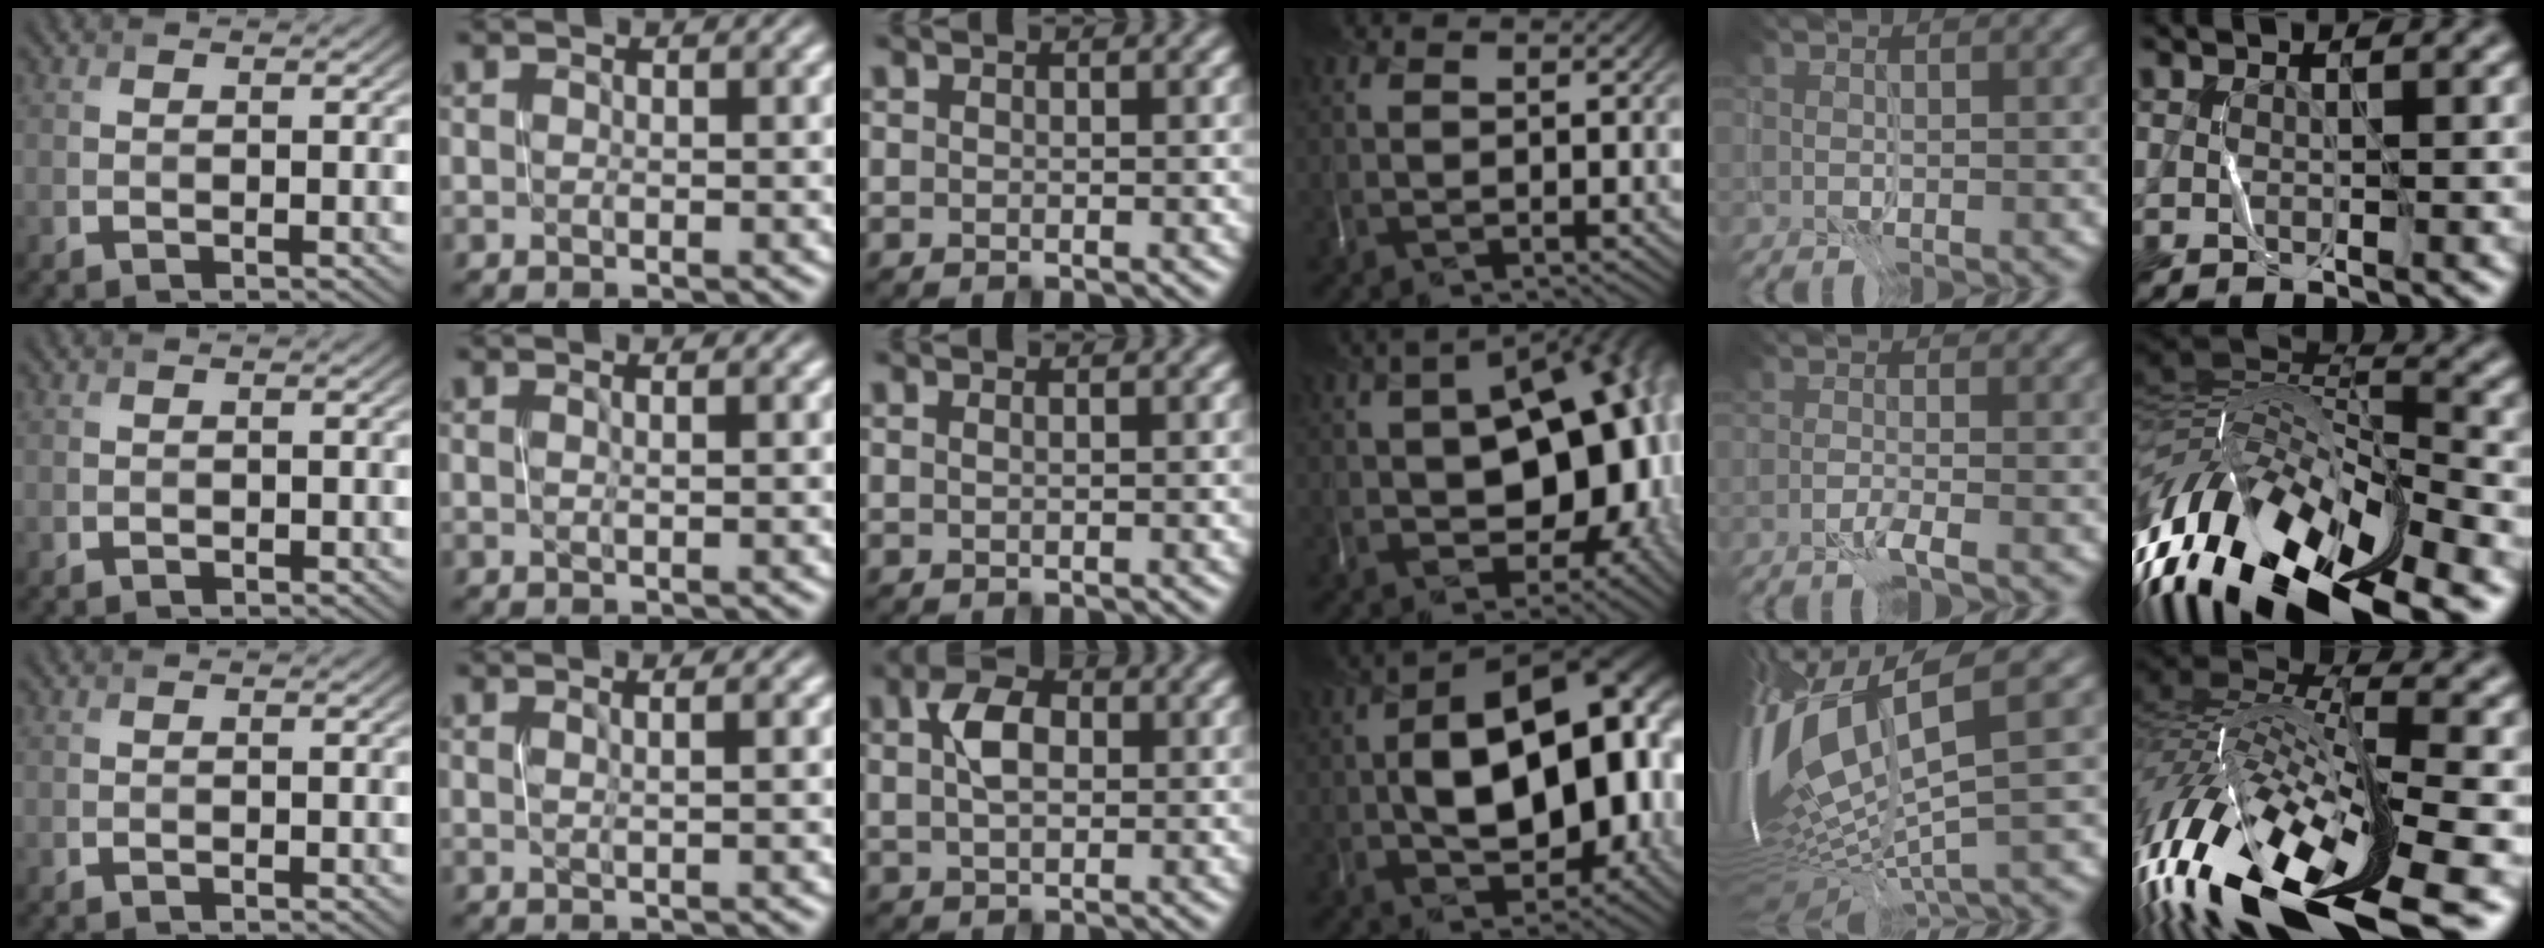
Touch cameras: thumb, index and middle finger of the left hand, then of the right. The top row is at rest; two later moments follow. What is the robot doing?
{"motion": "open", "object": "stapler"}